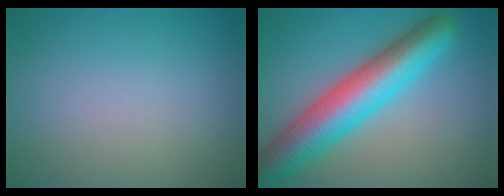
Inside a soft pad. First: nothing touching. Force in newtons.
{"total": 9.4, "press": 9.4, "slide": 0.4}